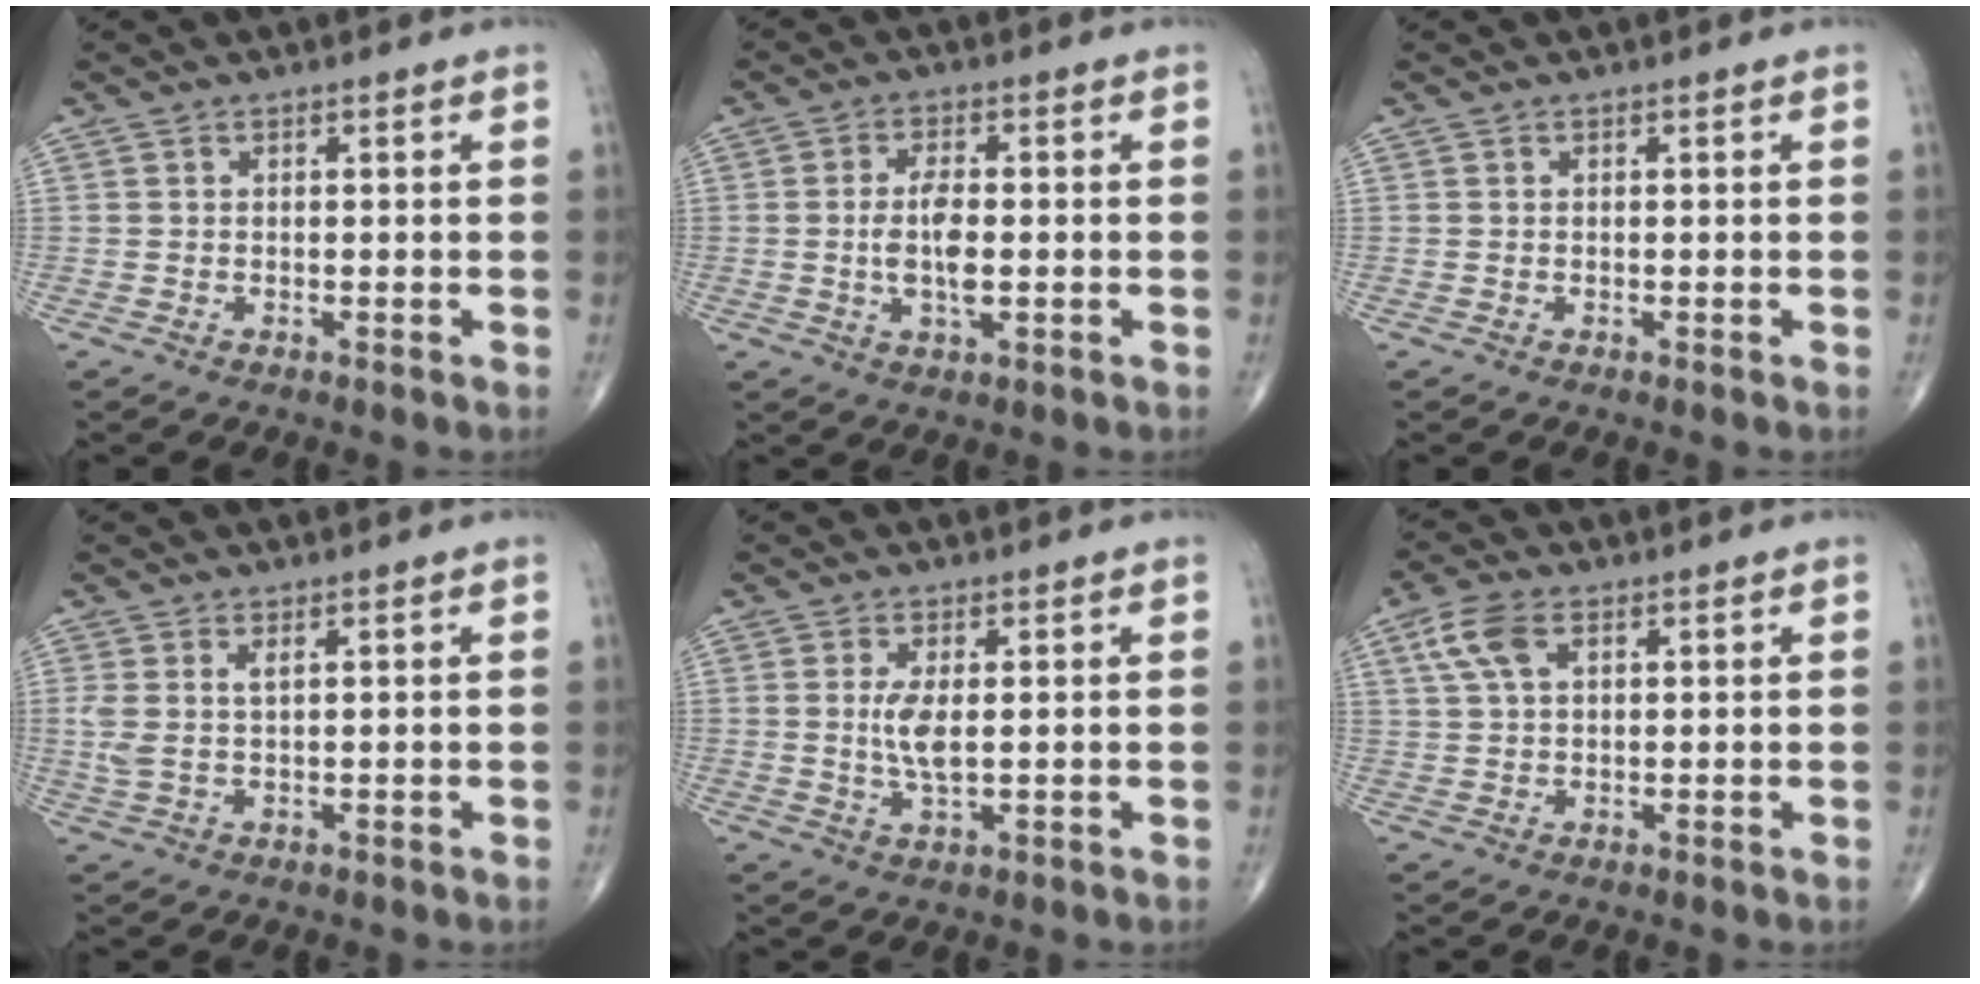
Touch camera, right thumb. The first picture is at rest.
{"total": 6.4, "force": [-0.5, 2.5, 5.9], "torque": [-0.115, -0.003, -0.011]}
{"total": 0.0}
{"total": 3.4, "force": [1.2, 1.2, 3.0], "torque": [-0.080, 0.004, 0.031]}
{"total": 4.4, "force": [0.6, 1.4, 4.2], "torque": [-0.091, -0.012, 0.015]}
{"total": 5.8, "force": [2.4, 3.1, 4.2], "torque": [-0.094, 0.008, 0.048]}